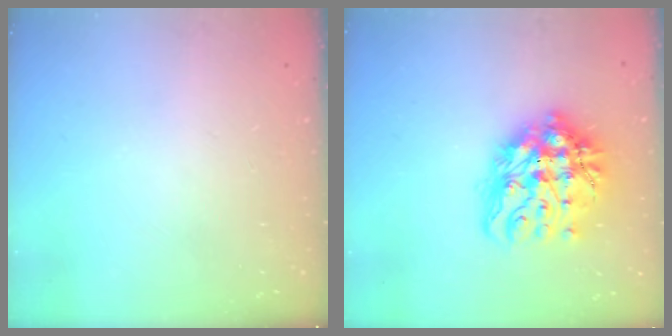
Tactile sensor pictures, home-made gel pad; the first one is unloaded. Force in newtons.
{"total": 17.9, "press": 17.8, "slide": 2.1}